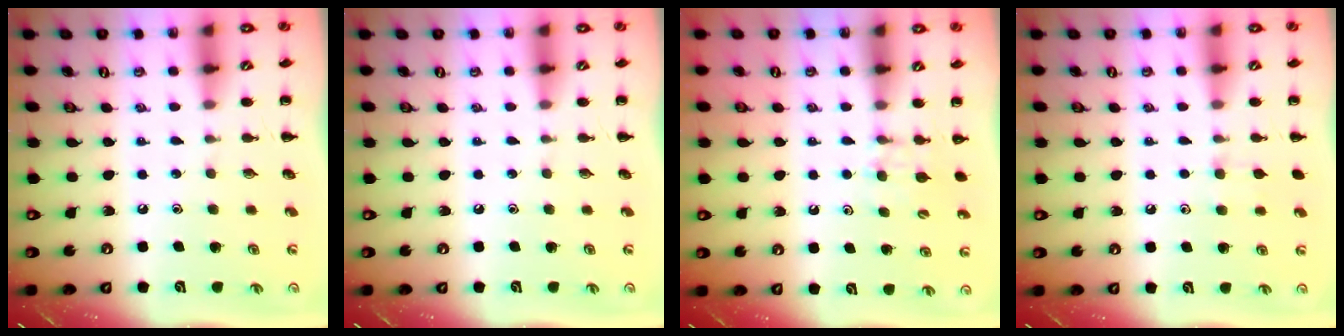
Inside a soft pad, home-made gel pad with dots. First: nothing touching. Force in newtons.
{"total": 0.0}
{"total": 5.3, "press": 5.1, "slide": 1.5}
{"total": 6.2, "press": 5.8, "slide": 2.2}